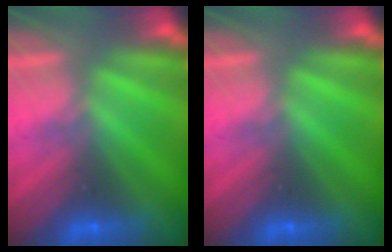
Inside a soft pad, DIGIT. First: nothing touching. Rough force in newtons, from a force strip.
{"total": 0.0}